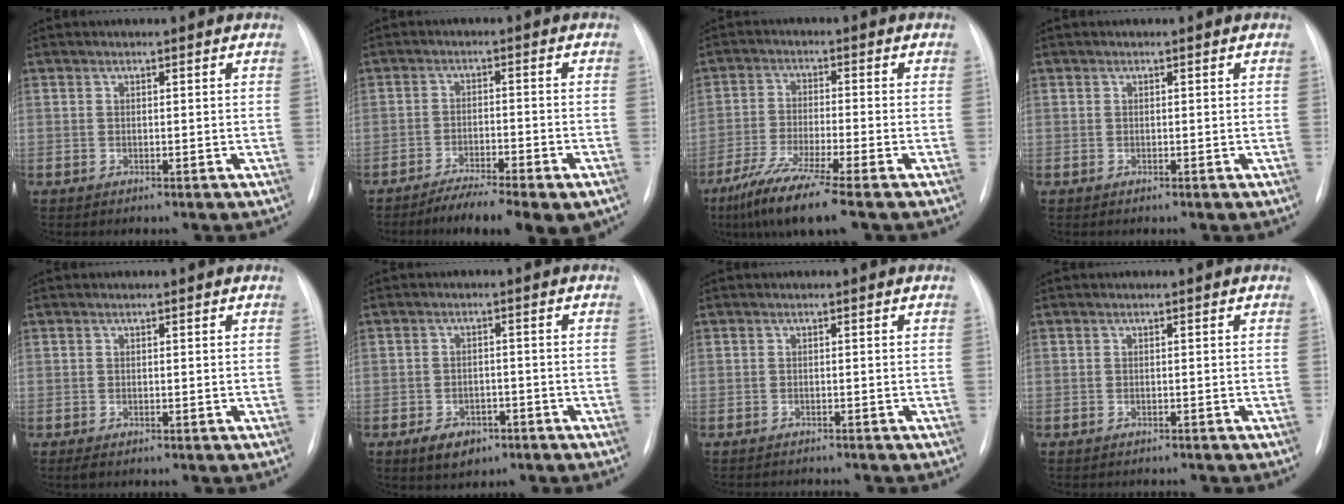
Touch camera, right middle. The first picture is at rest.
{"total": 10.8, "force": [-8.0, 2.1, 7.0], "torque": [-0.097, -0.011, -0.120]}
{"total": 9.7, "force": [-6.6, -0.5, 7.1], "torque": [-0.136, -0.036, -0.119]}
{"total": 0.0}
{"total": 0.8, "force": [-0.5, 0.3, 0.5], "torque": [-0.009, -0.001, -0.005]}
{"total": 4.7, "force": [-2.7, 3.0, 2.3], "torque": [-0.037, 0.000, -0.031]}
{"total": 2.8, "force": [-2.7, 0.2, 0.4], "torque": [0.001, -0.010, -0.034]}
{"total": 2.1, "force": [-2.0, 0.5, 0.5], "torque": [-0.007, -0.006, -0.020]}